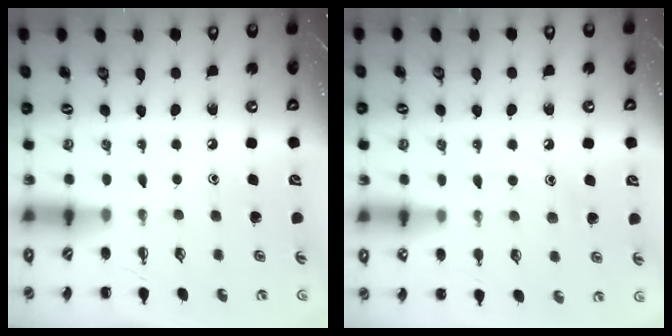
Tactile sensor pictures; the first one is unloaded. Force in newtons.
{"total": 8.4, "press": 8.2, "slide": 1.5}